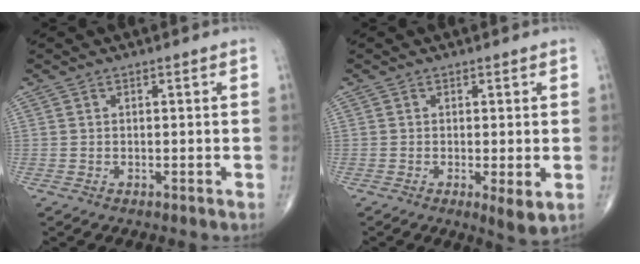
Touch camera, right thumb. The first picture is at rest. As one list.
[{"total": 3.9, "force": [-0.7, 0.9, 3.7], "torque": [-0.059, -0.014, -0.014]}]